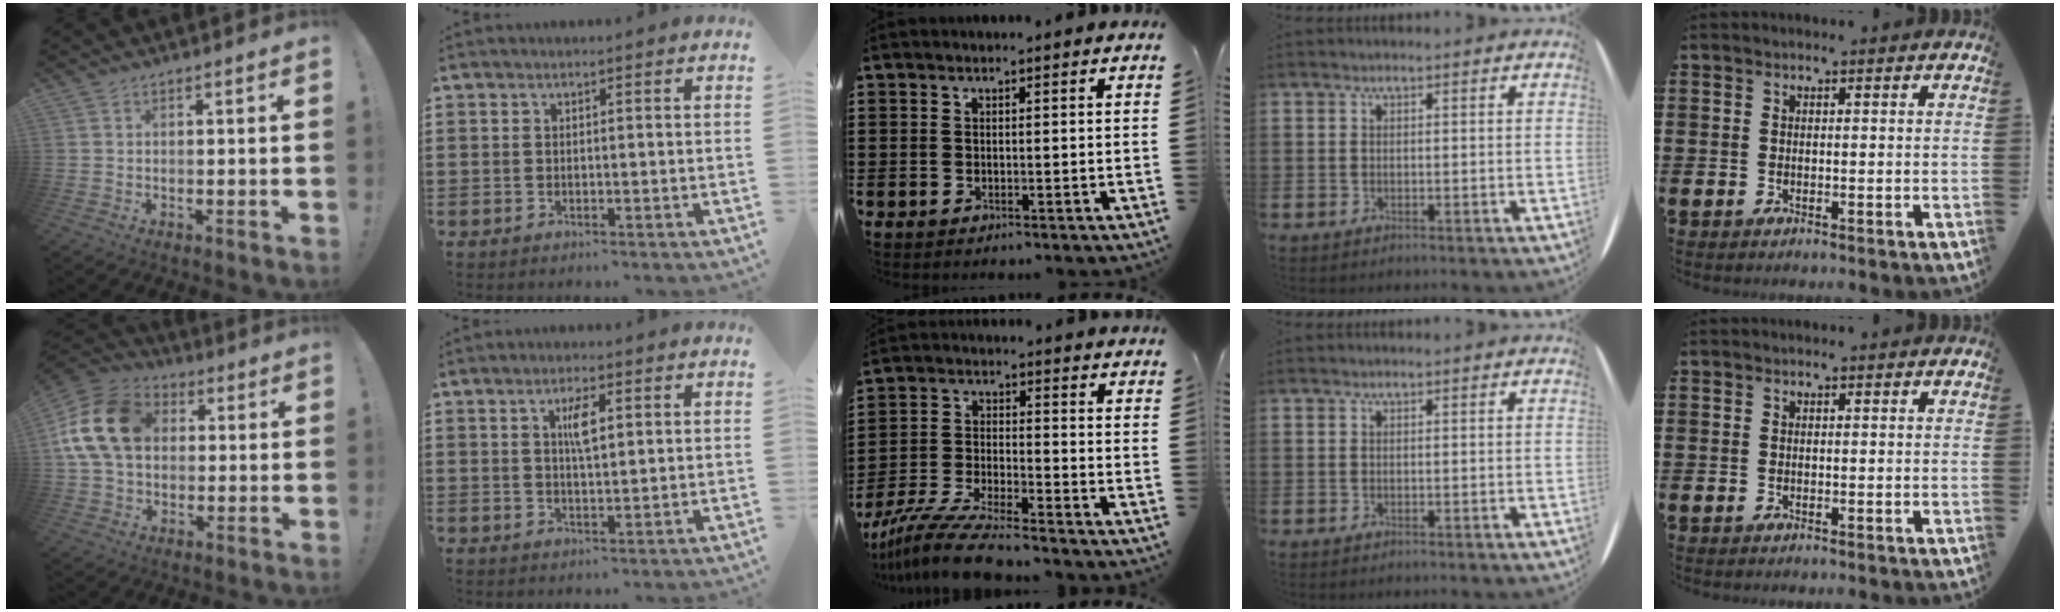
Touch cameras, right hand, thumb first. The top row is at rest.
{"thumb": {"total": 17.4, "force": [3.0, 13.2, 11.0], "torque": [-0.199, 0.010, 0.060]}, "index": {"total": 3.8, "force": [1.1, 1.1, 3.5], "torque": [-0.064, 0.006, 0.014]}, "middle": {"total": 8.6, "force": [-7.9, 0.4, 3.4], "torque": [-0.076, -0.001, -0.157]}}